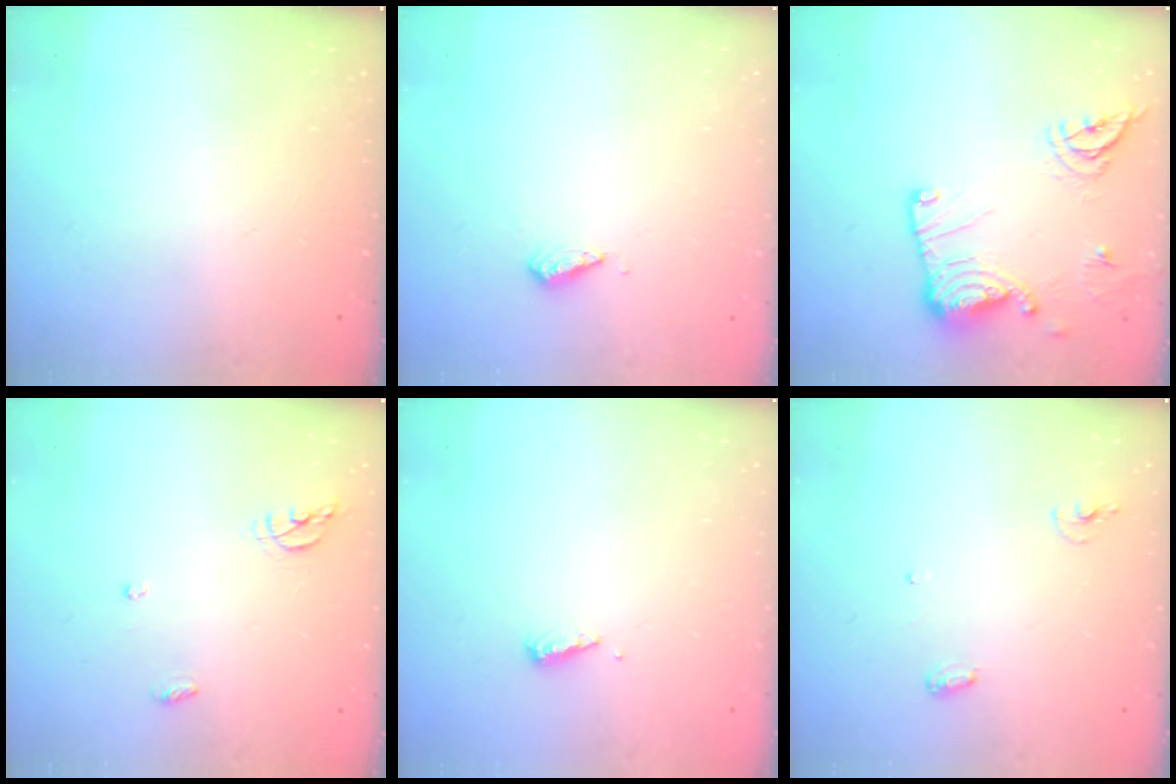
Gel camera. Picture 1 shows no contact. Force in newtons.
{"total": 2.8, "press": 2.8, "slide": 0.7}
{"total": 14.9, "press": 14.9, "slide": 0.4}
{"total": 6.5, "press": 6.5, "slide": 0.6}
{"total": 3.6, "press": 3.6, "slide": 0.4}
{"total": 5.4, "press": 5.2, "slide": 1.4}